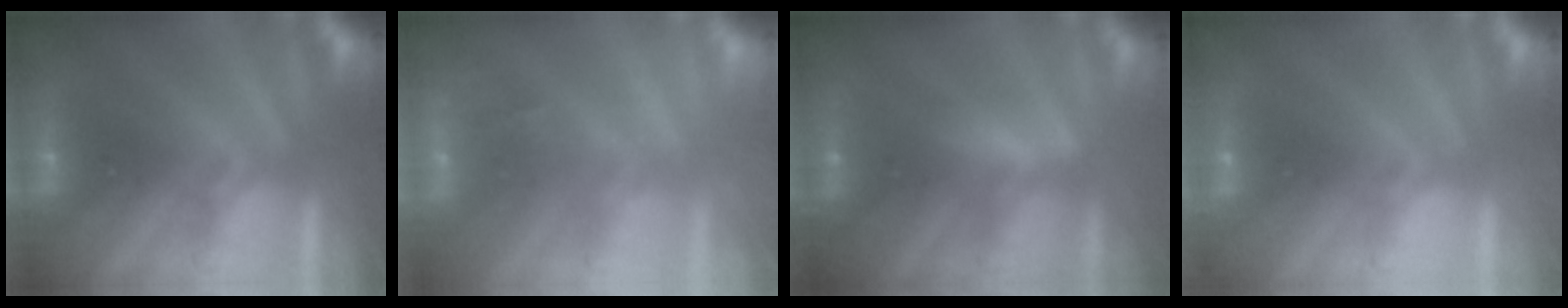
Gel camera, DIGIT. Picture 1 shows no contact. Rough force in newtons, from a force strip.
{"total": 2.3}
{"total": 2.7}
{"total": 3.0}